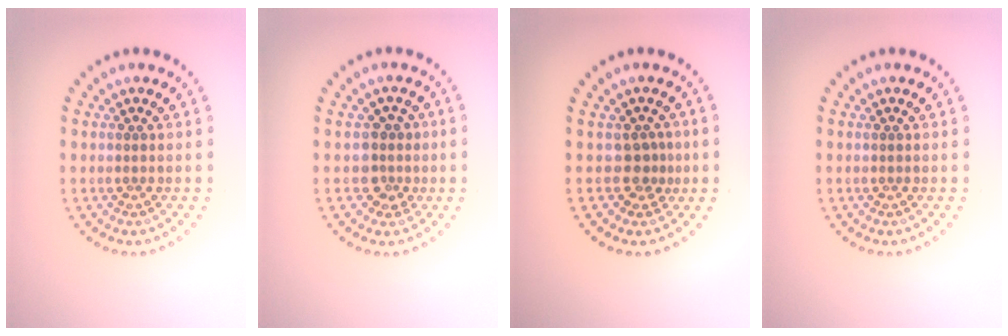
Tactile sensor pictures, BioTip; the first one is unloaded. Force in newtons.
{"total": 2.2, "press": 1.7, "slide": 1.4}
{"total": 1.9, "press": 1.3, "slide": 1.3}
{"total": 0.0}